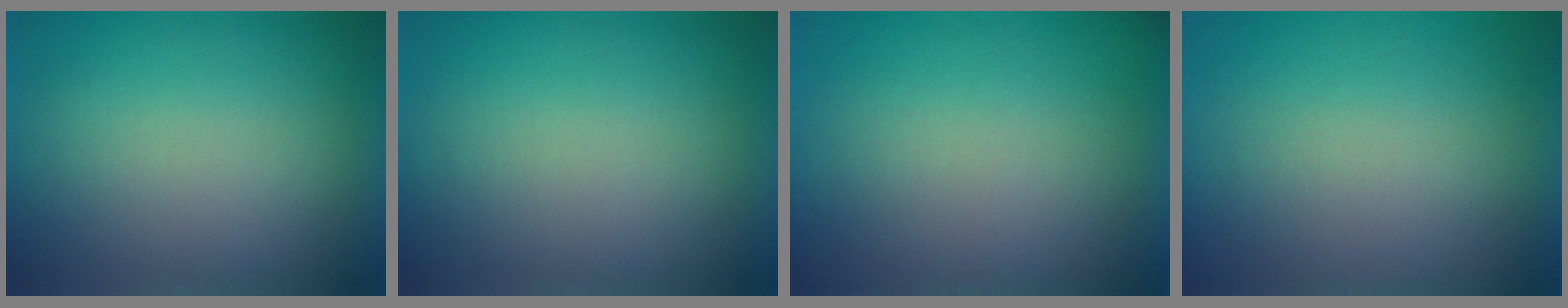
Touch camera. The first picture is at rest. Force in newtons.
{"total": 0.0}
{"total": 5.0}
{"total": 8.3}